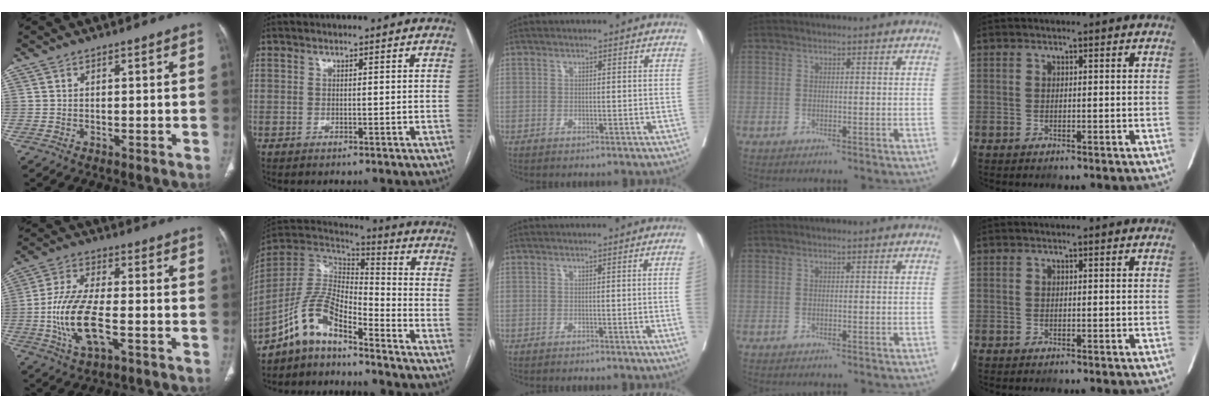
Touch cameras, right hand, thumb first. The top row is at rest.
{"thumb": {"total": 13.0, "force": [-3.0, 5.5, 11.4], "torque": [-0.234, 0.010, -0.056]}, "index": {"total": 10.0, "force": [-7.4, 3.0, 5.9], "torque": [-0.133, 0.028, -0.146]}, "middle": {"total": 2.2, "force": [-0.3, -0.7, 2.0], "torque": [-0.023, -0.003, -0.003]}}